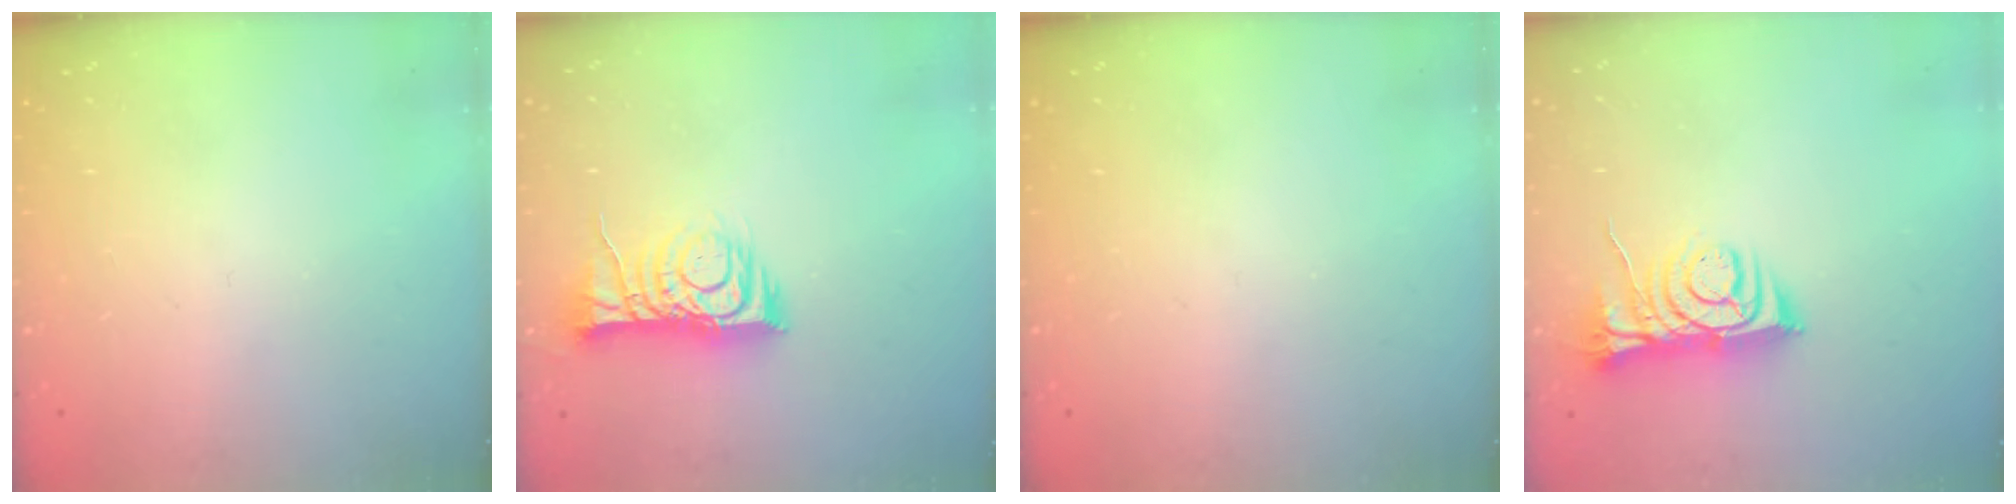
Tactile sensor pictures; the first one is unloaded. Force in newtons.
{"total": 10.0, "press": 10.0, "slide": 0.3}
{"total": 0.0}
{"total": 8.0, "press": 8.0, "slide": 0.9}